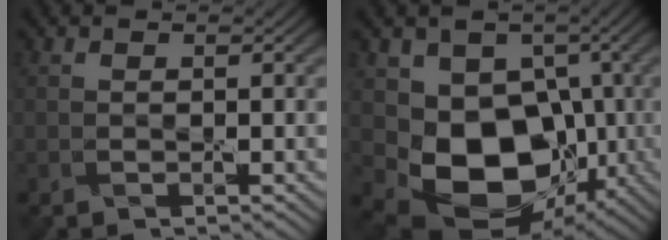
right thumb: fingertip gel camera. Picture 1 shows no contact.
{"total": 11.4, "force": [-1.3, 8.8, 7.2], "torque": [-0.134, -0.036, -0.021]}